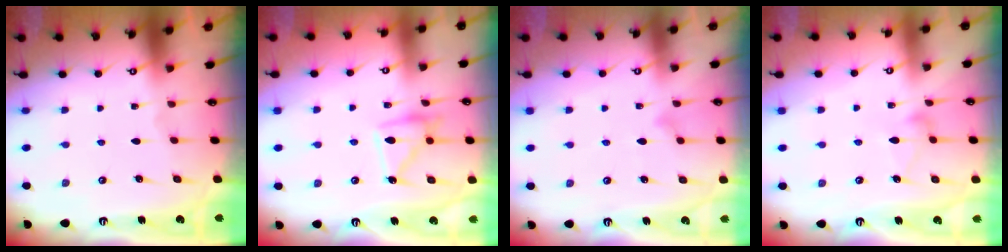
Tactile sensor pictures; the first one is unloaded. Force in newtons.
{"total": 12.7, "press": 12.7, "slide": 1.1}
{"total": 8.5, "press": 8.5, "slide": 0.5}
{"total": 6.5, "press": 6.5, "slide": 0.3}